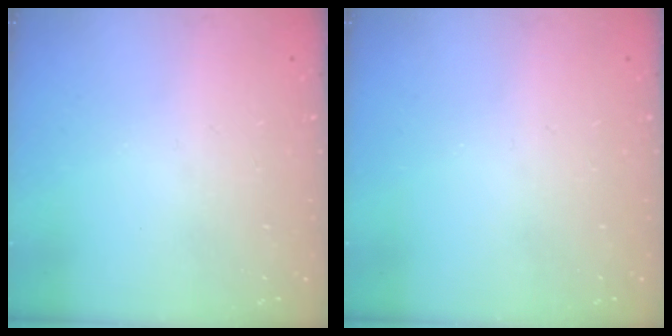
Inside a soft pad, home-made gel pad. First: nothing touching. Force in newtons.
{"total": 0.0}